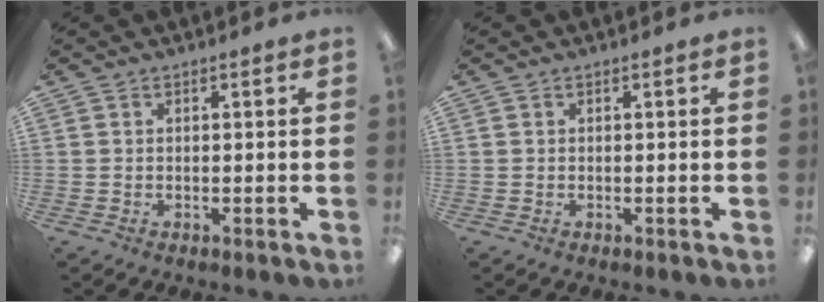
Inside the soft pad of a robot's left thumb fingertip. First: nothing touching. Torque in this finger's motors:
{"motor_torque": [-0.18, 0.18, -0.17, 0.17, 0.00]}